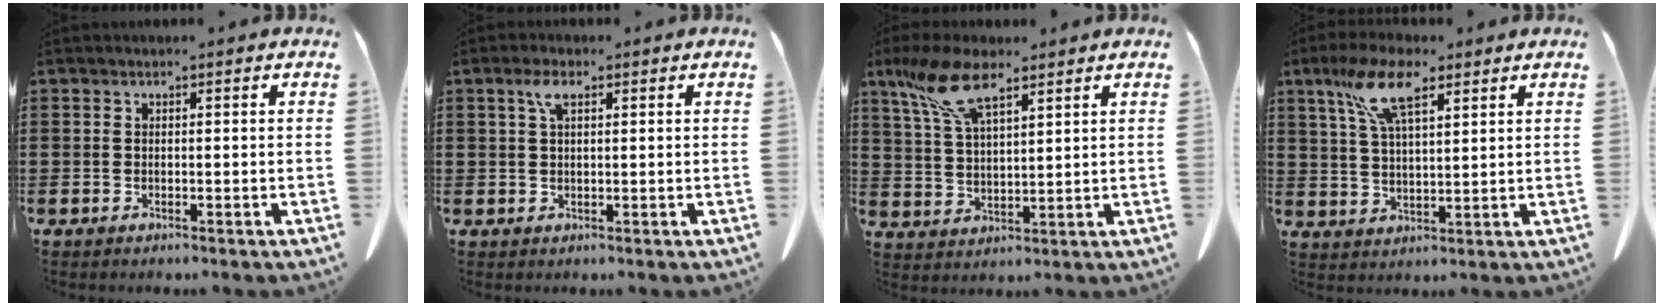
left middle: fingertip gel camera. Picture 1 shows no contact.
{"total": 3.2, "force": [1.4, 1.0, 2.6], "torque": [-0.059, 0.005, 0.025]}
{"total": 9.9, "force": [6.2, 3.3, 7.0], "torque": [-0.163, -0.008, 0.111]}
{"total": 9.1, "force": [5.3, 2.8, 6.9], "torque": [-0.146, 0.003, 0.096]}